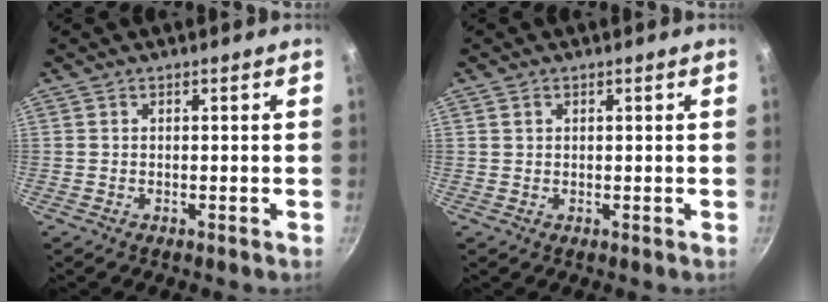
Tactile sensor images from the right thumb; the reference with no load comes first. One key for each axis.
{"total": 0.9, "fx": 0.4, "fy": 0.7, "fz": 0.3, "tx": -0.003, "ty": 0.003, "tz": 0.007}